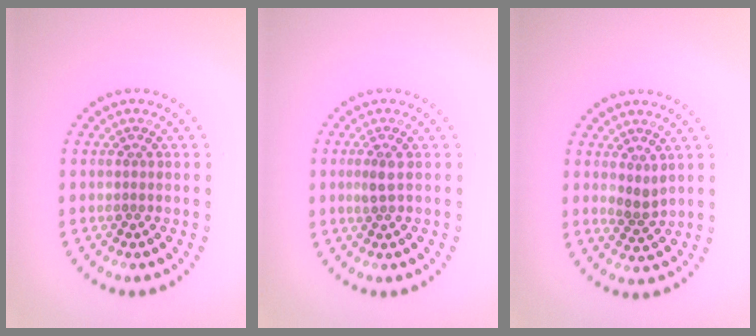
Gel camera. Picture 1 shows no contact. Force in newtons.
{"total": 1.2, "press": 1.1, "slide": 0.5}
{"total": 1.4, "press": 1.1, "slide": 0.9}